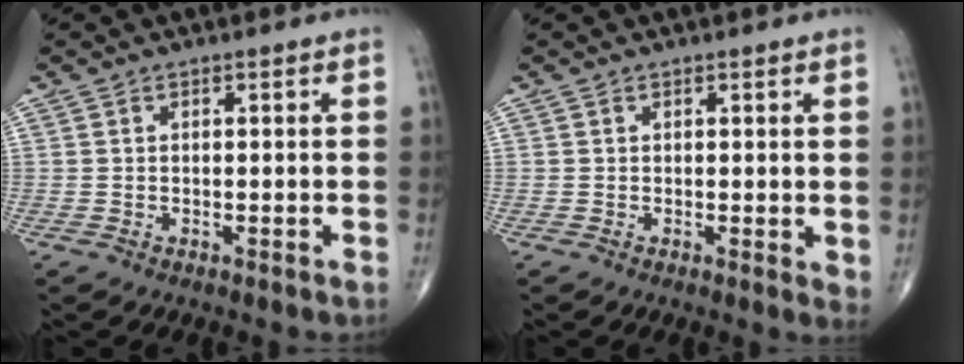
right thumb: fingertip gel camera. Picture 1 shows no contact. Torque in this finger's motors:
{"motor_torque": [-0.38, -0.07, -0.20, -0.15, -0.02]}